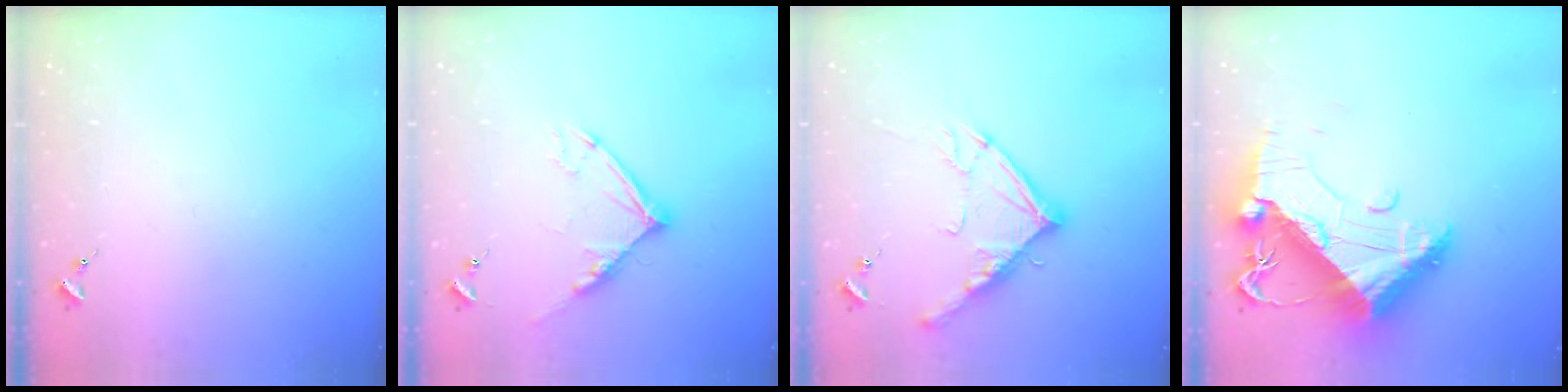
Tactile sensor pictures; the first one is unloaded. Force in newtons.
{"total": 10.7, "press": 10.6, "slide": 1.1}
{"total": 14.5, "press": 14.4, "slide": 1.4}
{"total": 19.4, "press": 19.3, "slide": 2.1}